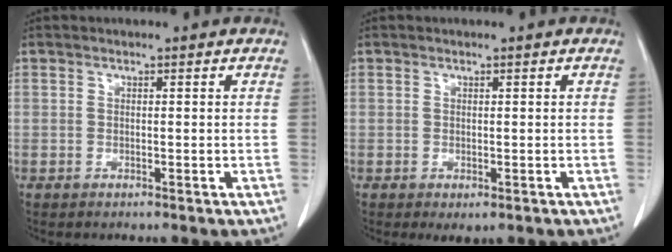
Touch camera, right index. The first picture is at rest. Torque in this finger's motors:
{"motor_torque": [0.33, -0.34, -0.02, -0.01]}